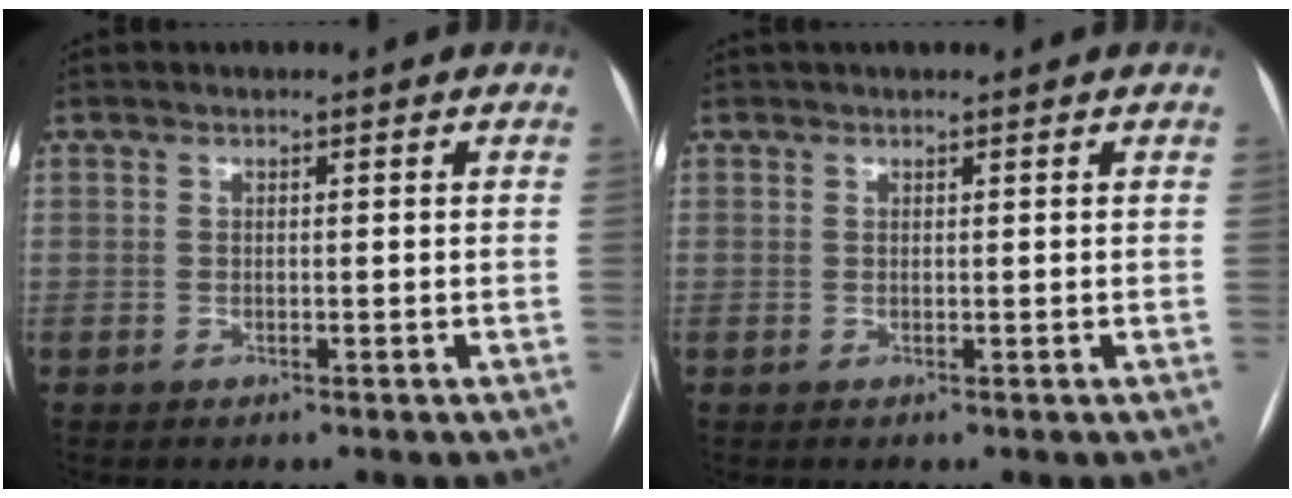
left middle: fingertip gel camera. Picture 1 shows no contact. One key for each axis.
{"total": 0.9, "fx": -0.1, "fy": -0.9, "fz": -0.4, "tx": 0.002, "ty": 0.003, "tz": 0.000}